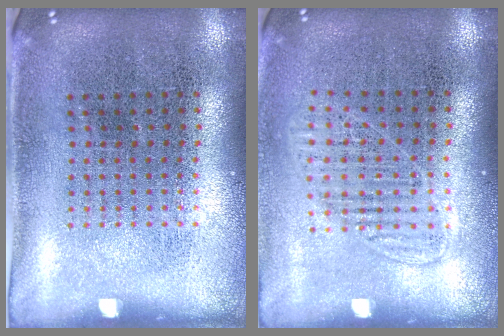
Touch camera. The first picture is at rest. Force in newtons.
{"total": 1.3, "press": 1.1, "slide": 0.6}